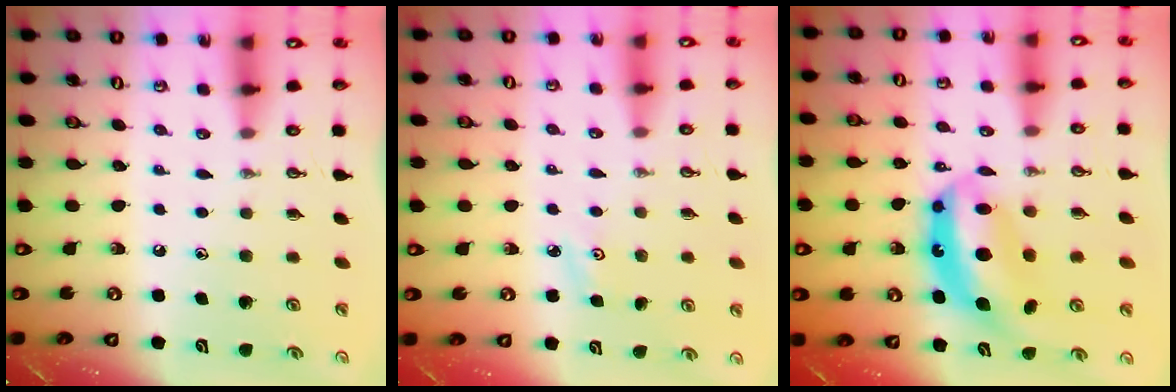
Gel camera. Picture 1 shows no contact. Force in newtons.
{"total": 3.3, "press": 3.2, "slide": 0.3}
{"total": 12.3, "press": 12.2, "slide": 1.0}